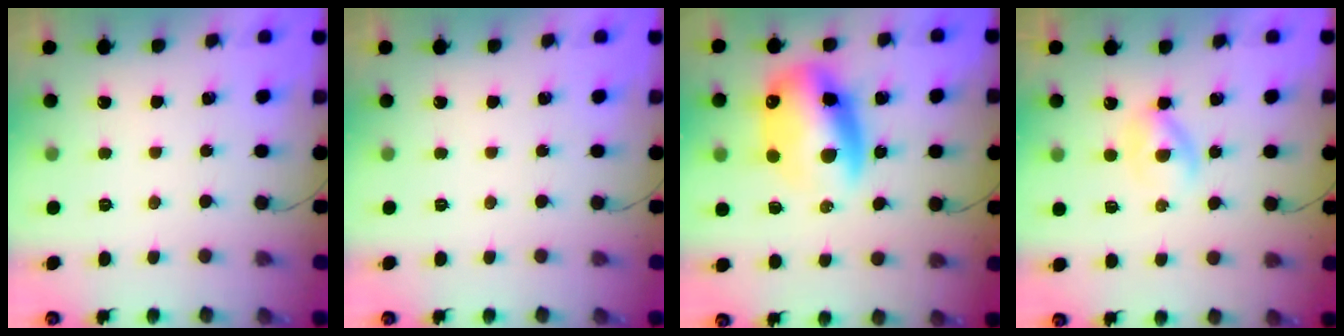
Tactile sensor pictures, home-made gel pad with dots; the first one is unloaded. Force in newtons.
{"total": 0.0}
{"total": 15.4, "press": 15.0, "slide": 3.5}
{"total": 2.4, "press": 2.2, "slide": 1.0}